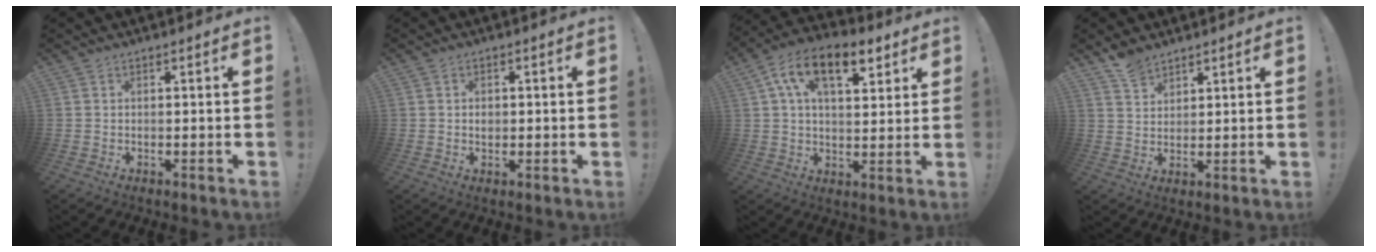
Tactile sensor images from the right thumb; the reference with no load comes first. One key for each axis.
{"total": 1.7, "fx": -0.2, "fy": 1.5, "fz": 0.8, "tx": 0.002, "ty": -0.002, "tz": -0.007}
{"total": 14.4, "fx": 6.6, "fy": 7.2, "fz": 10.6, "tx": -0.164, "ty": -0.017, "tz": 0.112}
{"total": 5.6, "fx": 4.7, "fy": 2.6, "fz": 1.4, "tx": -0.019, "ty": -0.026, "tz": 0.089}